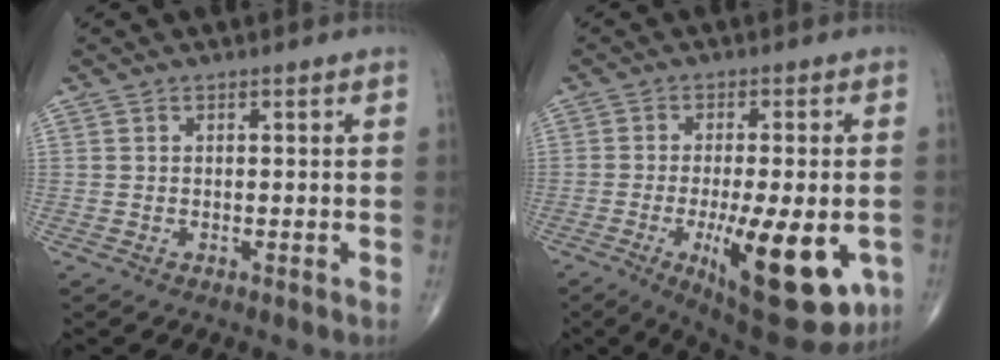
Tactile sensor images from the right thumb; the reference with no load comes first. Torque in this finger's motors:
{"motor_torque": [1.01, 2.12, 1.09, 0.48, 0.39]}